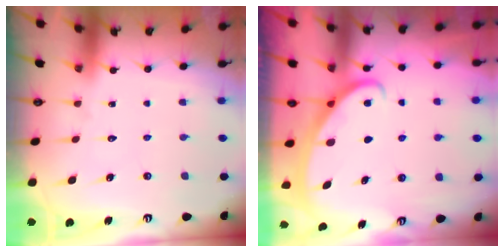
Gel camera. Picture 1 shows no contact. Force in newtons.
{"total": 3.0, "press": 3.0, "slide": 0.3}